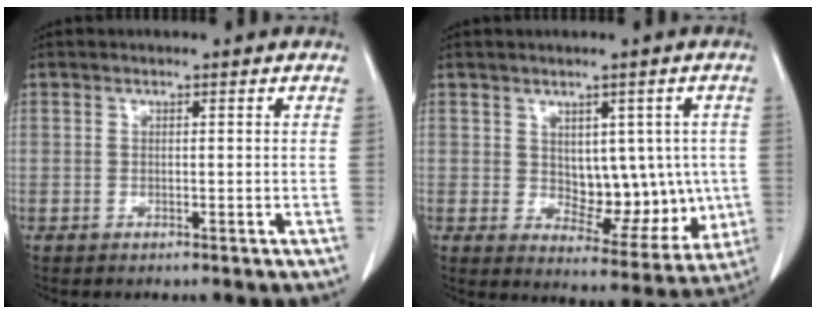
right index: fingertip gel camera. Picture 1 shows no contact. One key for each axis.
{"total": 9.9, "fx": 0.6, "fy": 6.0, "fz": 7.8, "tx": -0.084, "ty": 0.007, "tz": 0.029}